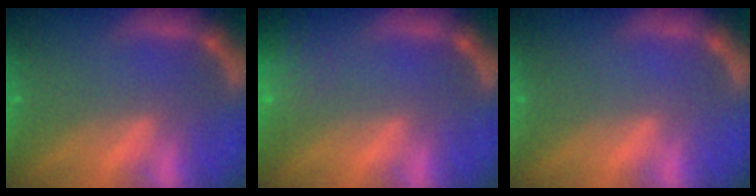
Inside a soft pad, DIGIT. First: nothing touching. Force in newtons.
{"total": 8.0}
{"total": 0.0}